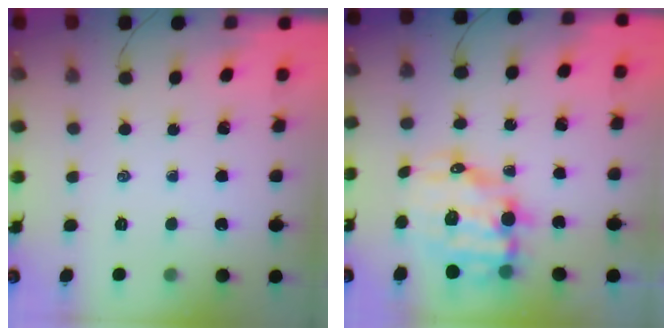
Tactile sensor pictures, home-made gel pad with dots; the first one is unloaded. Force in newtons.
{"total": 13.0, "press": 12.7, "slide": 2.8}